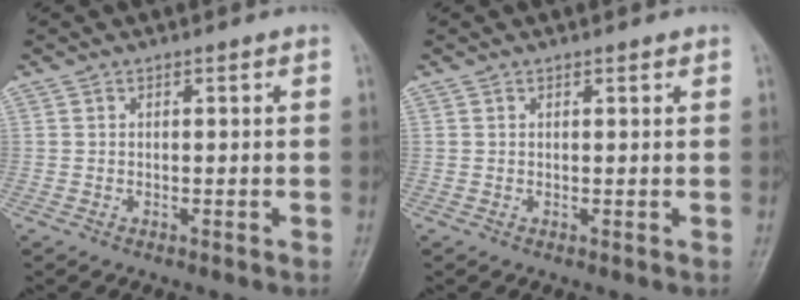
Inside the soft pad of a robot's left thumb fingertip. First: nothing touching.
{"total": 0.8, "force": [0.6, 0.2, 0.4], "torque": [-0.007, -0.003, 0.008]}